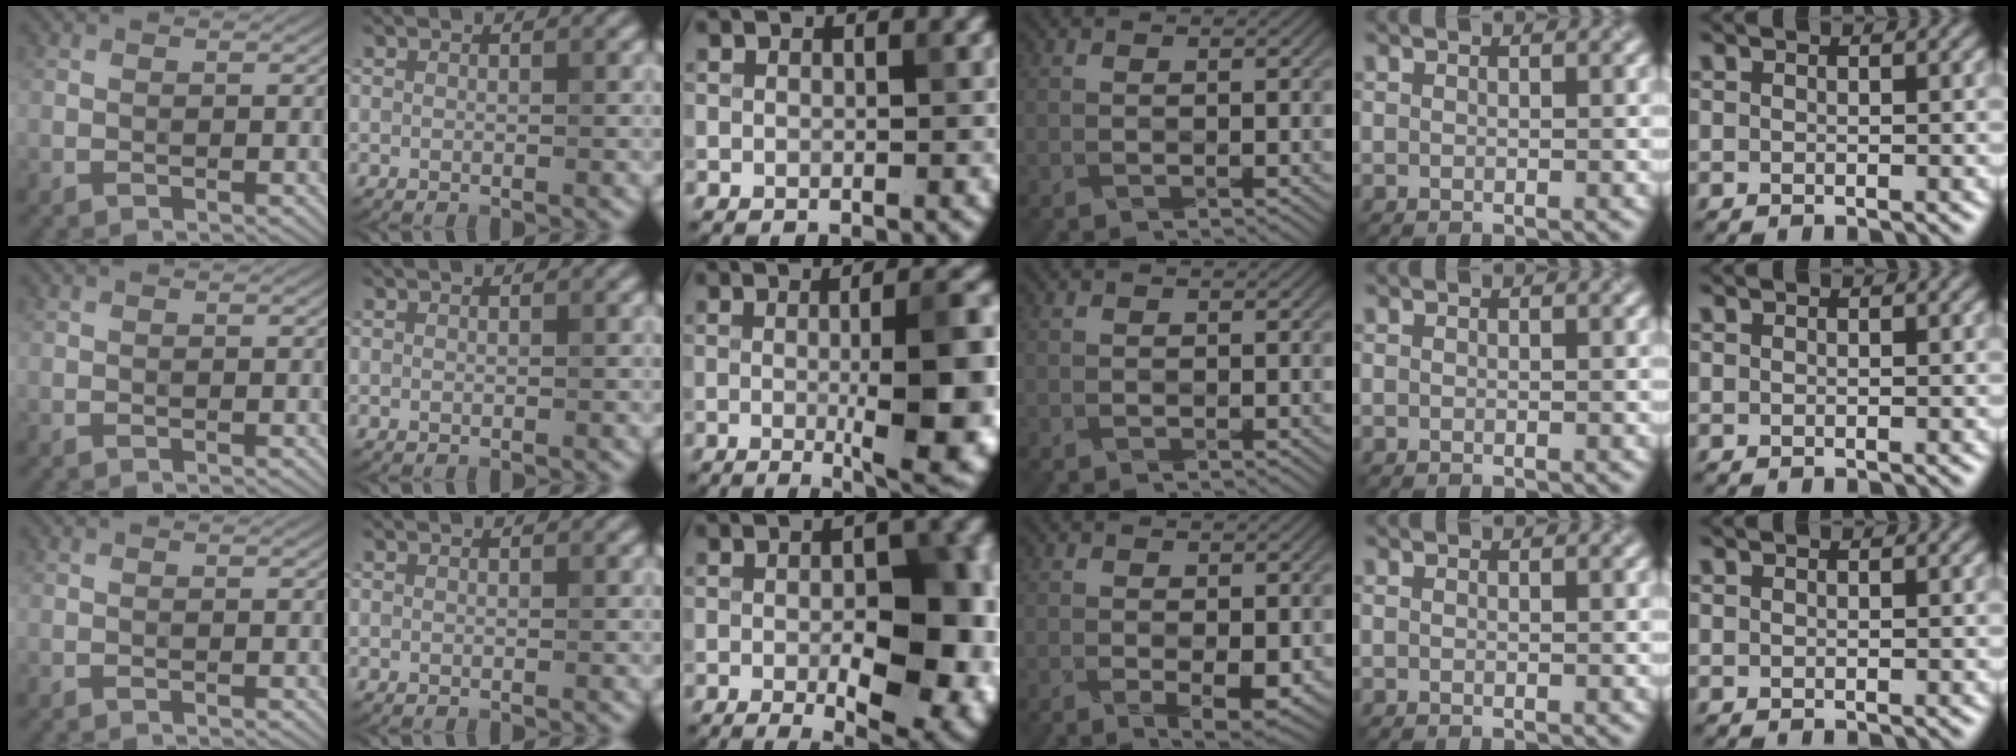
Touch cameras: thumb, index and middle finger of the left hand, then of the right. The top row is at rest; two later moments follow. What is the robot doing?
{"motion": "wrap", "object": "arm wrap"}